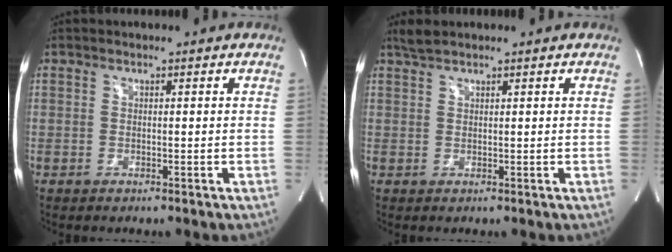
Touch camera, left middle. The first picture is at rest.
{"total": 1.7, "force": [1.6, 0.1, 0.6], "torque": [-0.020, 0.011, 0.037]}